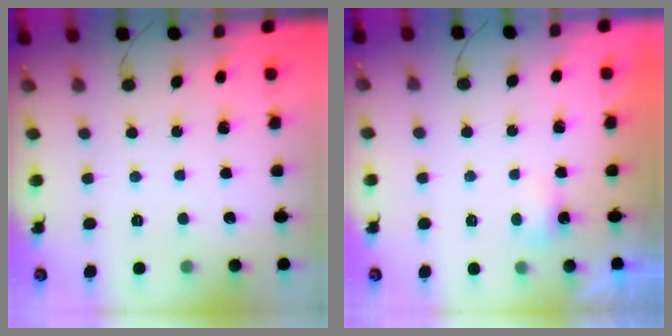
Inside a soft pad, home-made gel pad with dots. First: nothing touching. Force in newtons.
{"total": 2.3, "press": 2.1, "slide": 0.8}